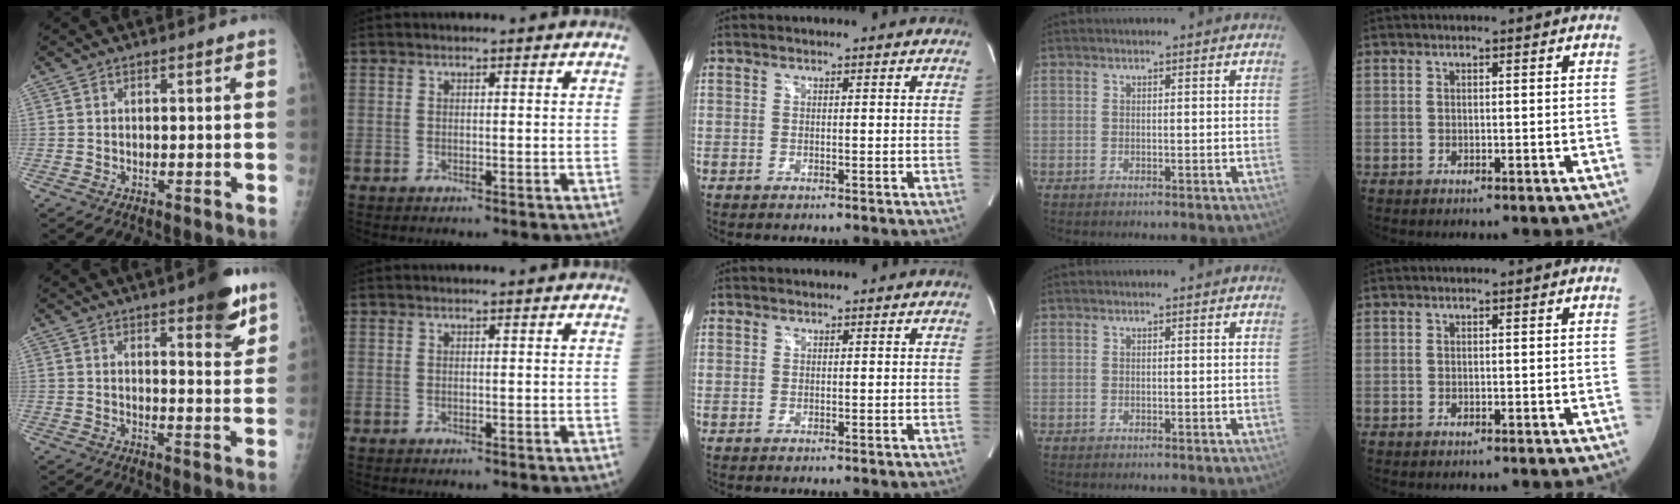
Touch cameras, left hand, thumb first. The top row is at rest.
{"thumb": {"total": 9.9, "force": [6.0, 2.8, 7.4], "torque": [-0.073, -0.030, 0.075]}, "middle": {"total": 0.9, "force": [0.7, 0.5, 0.0], "torque": [0.002, 0.001, 0.009]}}